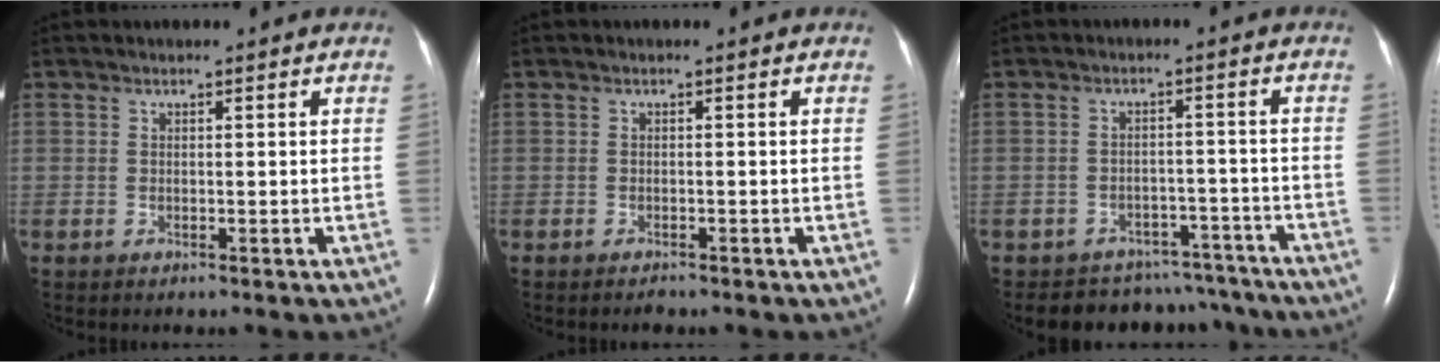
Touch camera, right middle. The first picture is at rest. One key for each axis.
{"total": 0.7, "fx": -0.7, "fy": 0.1, "fz": 0.2, "tx": -0.006, "ty": -0.001, "tz": -0.009}
{"total": 9.6, "fx": -8.6, "fy": 4.3, "fz": -0.2, "tx": 0.012, "ty": 0.032, "tz": -0.100}